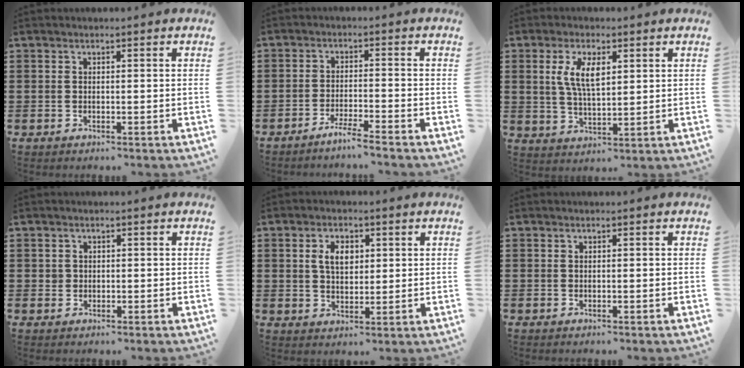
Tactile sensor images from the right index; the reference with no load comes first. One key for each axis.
{"total": 3.2, "fx": -2.9, "fy": -0.6, "fz": 1.3, "tx": -0.029, "ty": -0.005, "tz": -0.056}
{"total": 6.1, "fx": 2.0, "fy": 2.4, "fz": 5.3, "tx": -0.112, "ty": 0.006, "tz": 0.034}
{"total": 1.1, "fx": 0.2, "fy": 1.0, "fz": 0.1, "tx": -0.004, "ty": 0.006, "tz": 0.003}
{"total": 4.2, "fx": 1.2, "fy": 2.6, "fz": 3.1, "tx": -0.062, "ty": 0.009, "tz": 0.018}
{"total": 0.0}